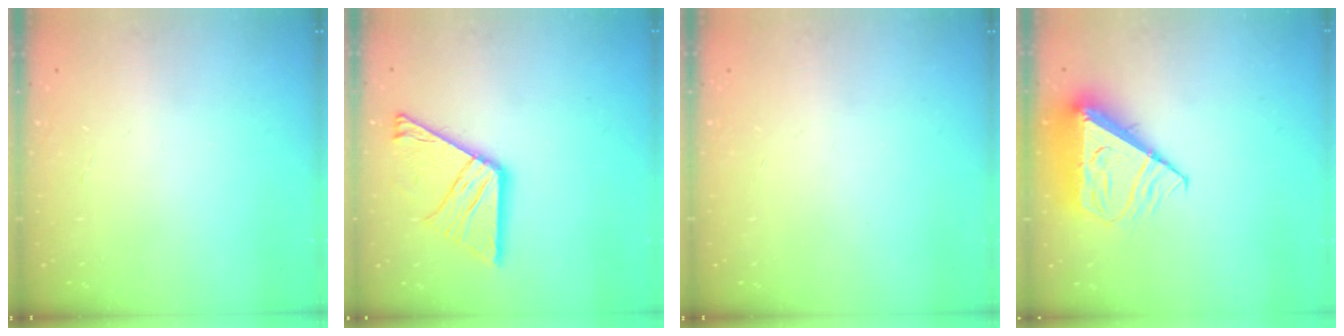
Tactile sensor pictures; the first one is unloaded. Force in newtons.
{"total": 16.5, "press": 16.4, "slide": 1.8}
{"total": 0.0}
{"total": 9.5, "press": 9.4, "slide": 1.2}